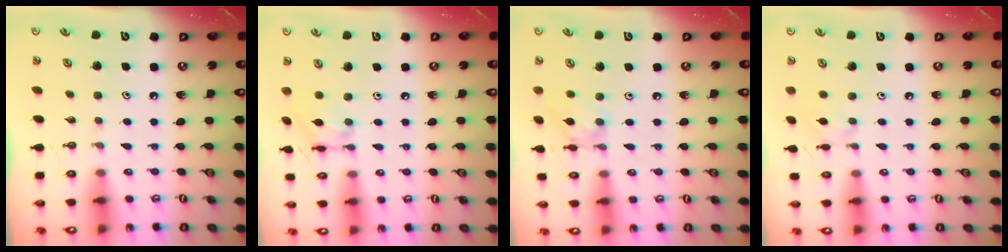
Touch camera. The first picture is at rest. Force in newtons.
{"total": 8.5, "press": 8.5, "slide": 0.6}
{"total": 7.7, "press": 7.7, "slide": 0.3}
{"total": 2.6, "press": 2.6, "slide": 0.6}